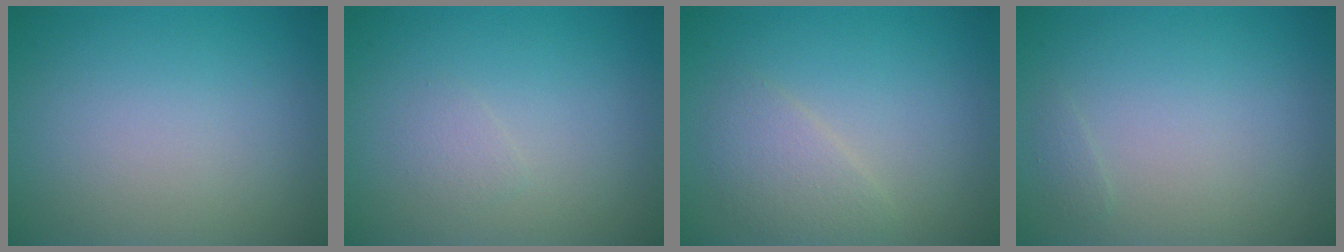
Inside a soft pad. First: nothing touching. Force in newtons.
{"total": 0.8, "press": 0.8, "slide": 0.1}
{"total": 2.2, "press": 2.2, "slide": 0.1}
{"total": 0.5, "press": 0.5, "slide": 0.0}